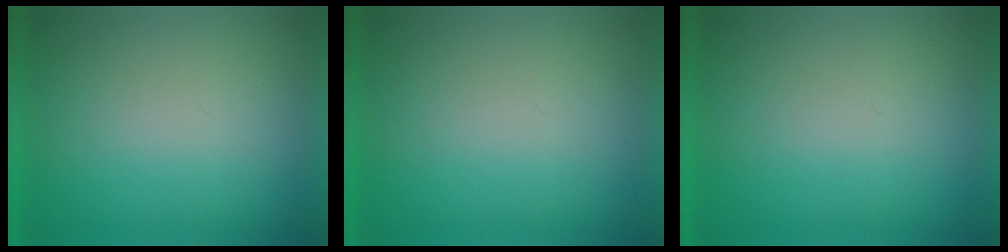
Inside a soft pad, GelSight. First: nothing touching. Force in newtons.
{"total": 0.0}
{"total": 0.0}